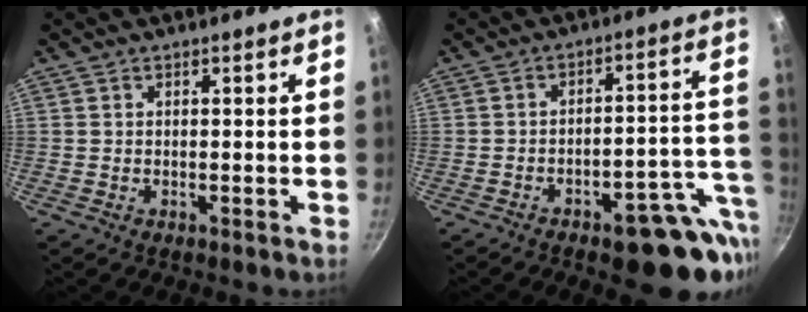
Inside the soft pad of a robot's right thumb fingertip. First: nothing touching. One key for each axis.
{"total": 15.9, "fx": -7.6, "fy": 6.5, "fz": 12.4, "tx": -0.101, "ty": 0.051, "tz": -0.094}